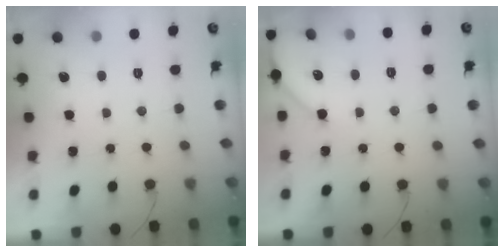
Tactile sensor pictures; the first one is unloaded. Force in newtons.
{"total": 5.4, "press": 5.3, "slide": 0.7}